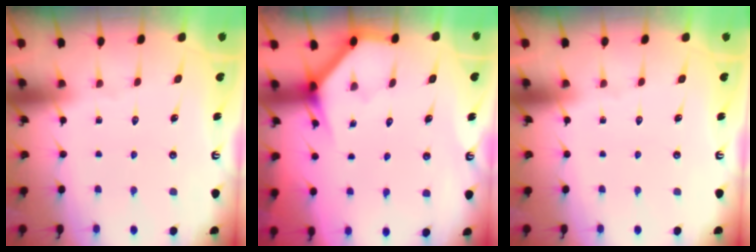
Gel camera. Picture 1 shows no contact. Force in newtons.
{"total": 3.6, "press": 3.6, "slide": 0.3}
{"total": 0.0}